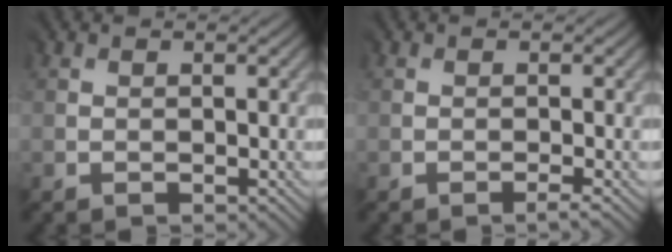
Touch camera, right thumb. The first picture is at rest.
{"total": 1.3, "force": [-1.0, -0.6, 0.5], "torque": [-0.009, 0.002, -0.020]}